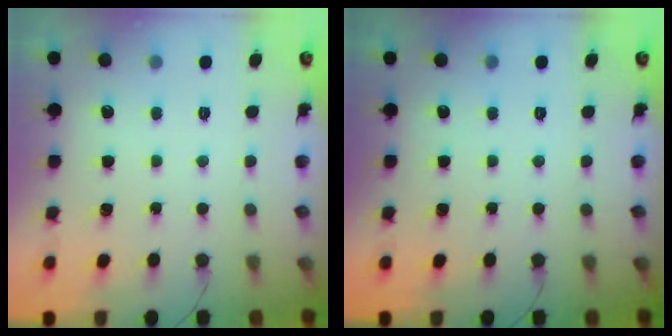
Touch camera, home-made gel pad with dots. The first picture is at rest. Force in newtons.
{"total": 0.0}